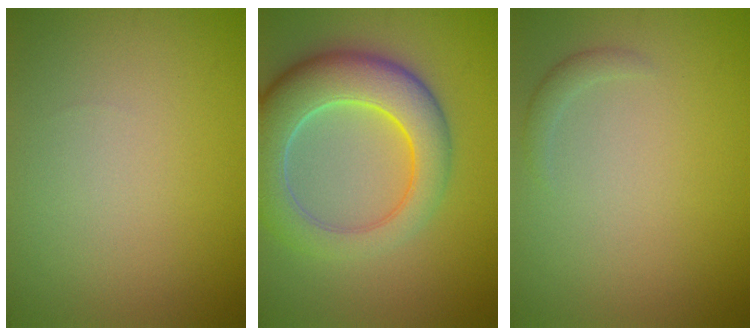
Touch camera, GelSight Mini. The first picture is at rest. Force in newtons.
{"total": 8.4, "press": 8.4, "slide": 0.8}
{"total": 1.0, "press": 1.0, "slide": 0.0}